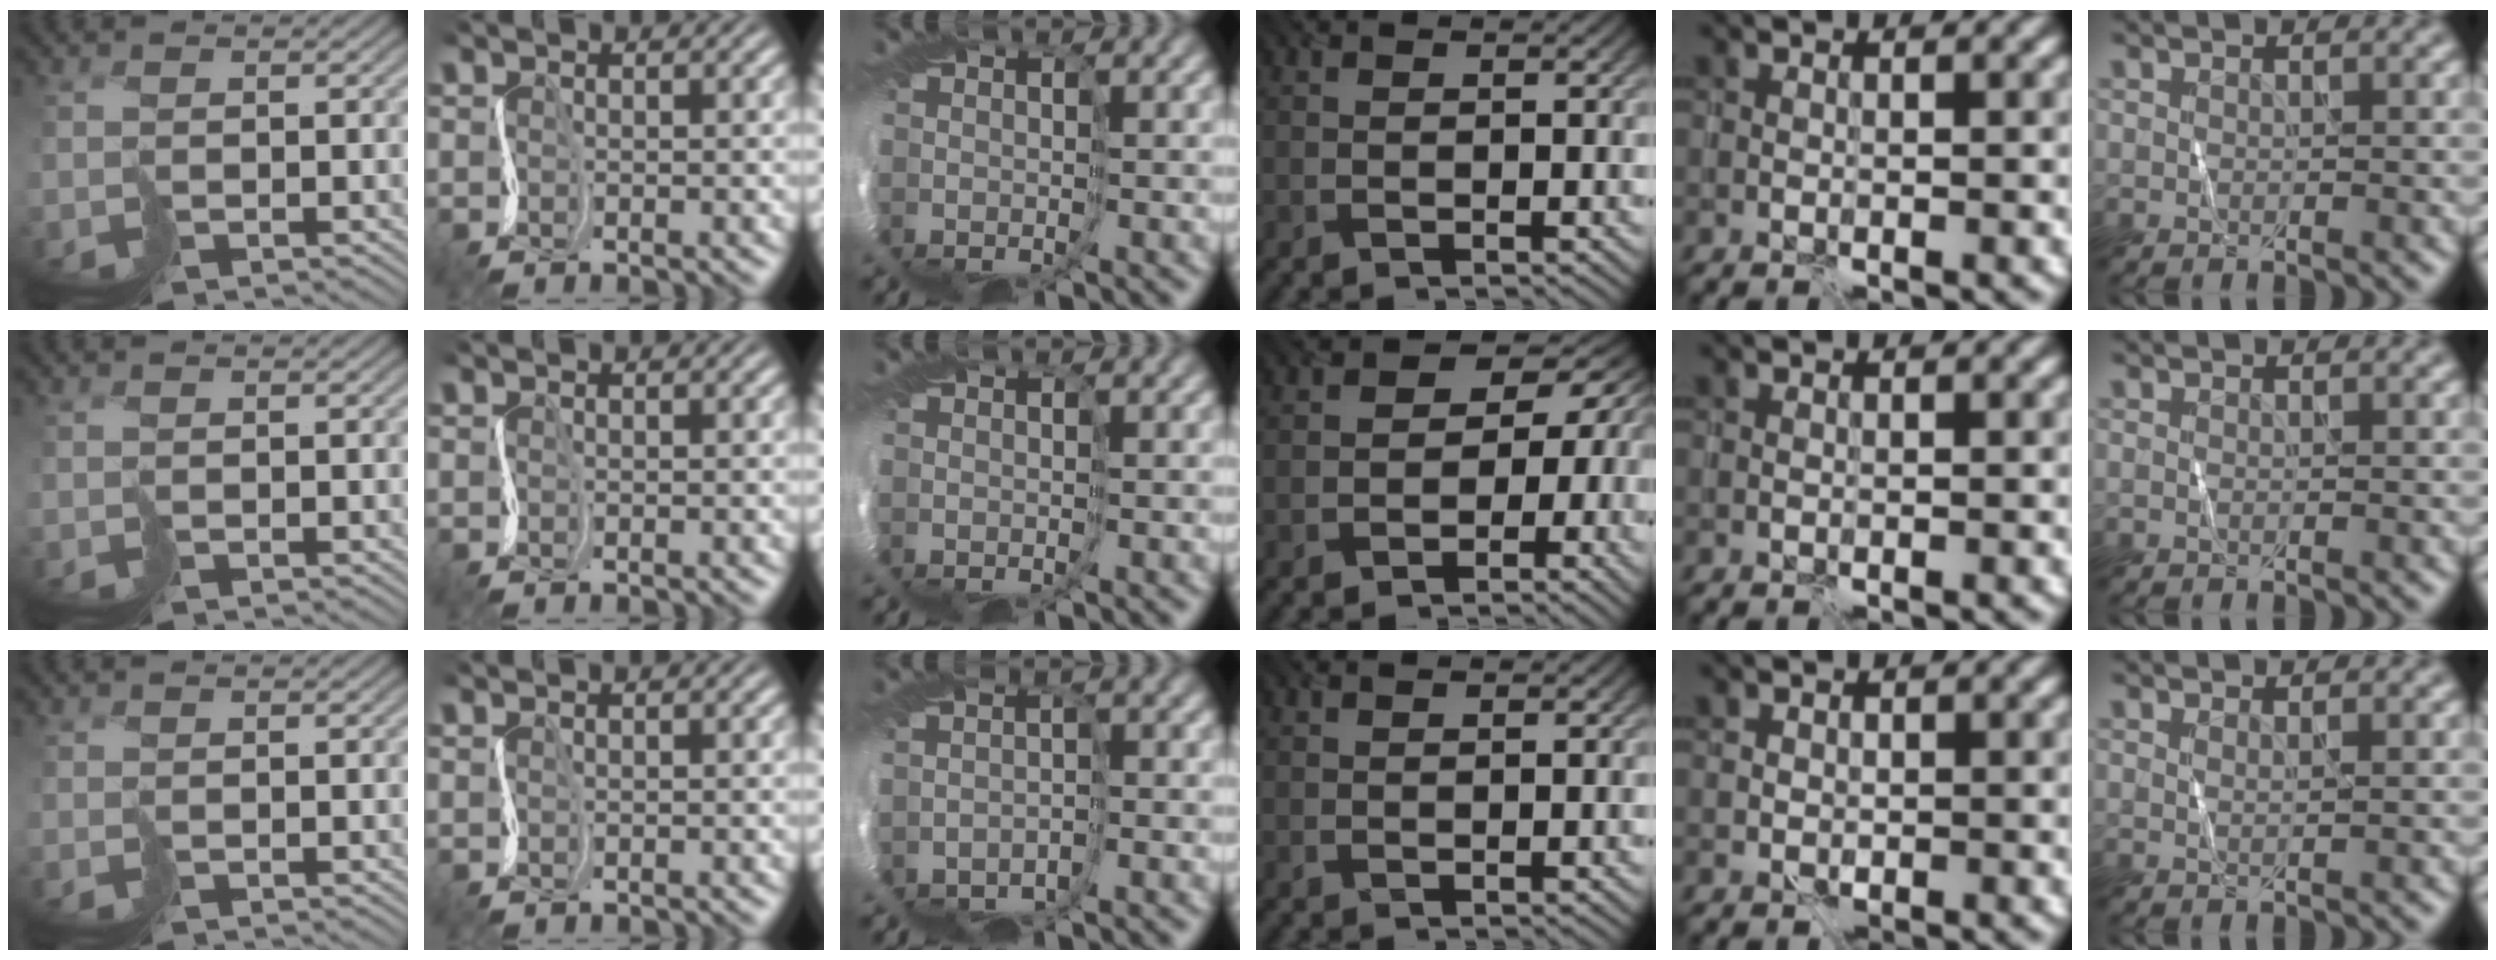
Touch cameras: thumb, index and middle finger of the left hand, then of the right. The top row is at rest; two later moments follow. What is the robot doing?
{"motion": "cut", "object": "paper bag"}